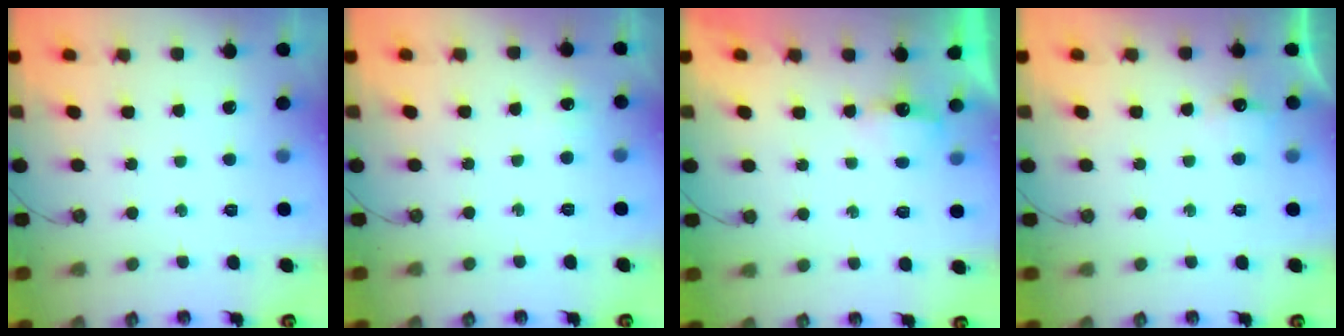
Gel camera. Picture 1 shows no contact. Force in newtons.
{"total": 3.4, "press": 3.4, "slide": 0.3}
{"total": 3.9, "press": 3.8, "slide": 0.7}
{"total": 4.9, "press": 4.8, "slide": 1.0}